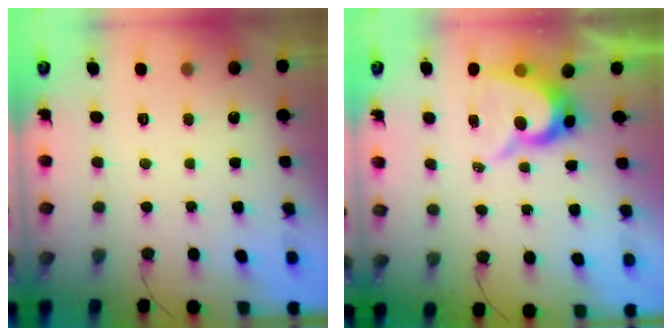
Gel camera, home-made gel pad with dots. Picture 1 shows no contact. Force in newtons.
{"total": 10.0, "press": 10.0, "slide": 0.9}